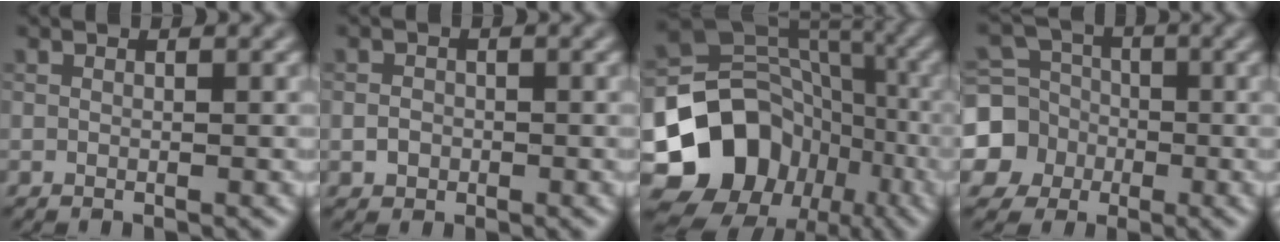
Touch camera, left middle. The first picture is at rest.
{"total": 1.2, "force": [-0.3, 1.1, 0.4], "torque": [-0.005, -0.002, -0.010]}
{"total": 13.6, "force": [-5.7, 11.0, 5.6], "torque": [-0.121, 0.014, -0.105]}
{"total": 7.6, "force": [-1.6, 7.1, 1.9], "torque": [-0.047, 0.004, -0.060]}